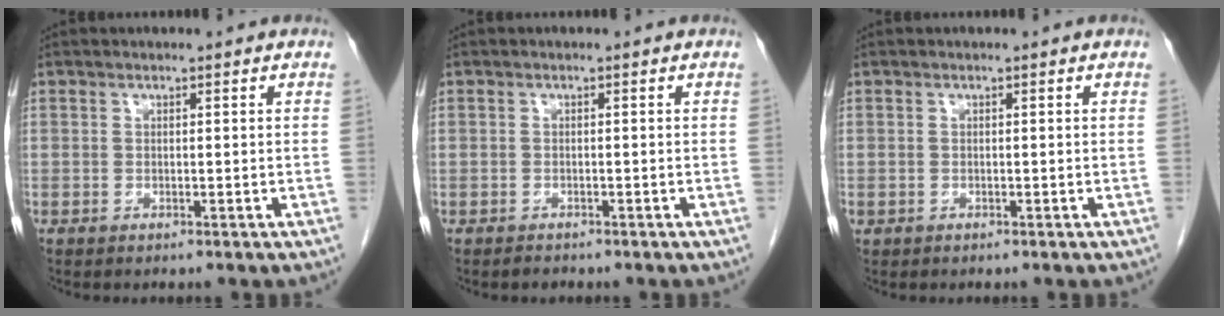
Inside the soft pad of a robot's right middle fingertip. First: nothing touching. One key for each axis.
{"total": 0.8, "fx": -0.7, "fy": 0.4, "fz": 0.0, "tx": -0.003, "ty": 0.000, "tz": -0.013}
{"total": 0.0}